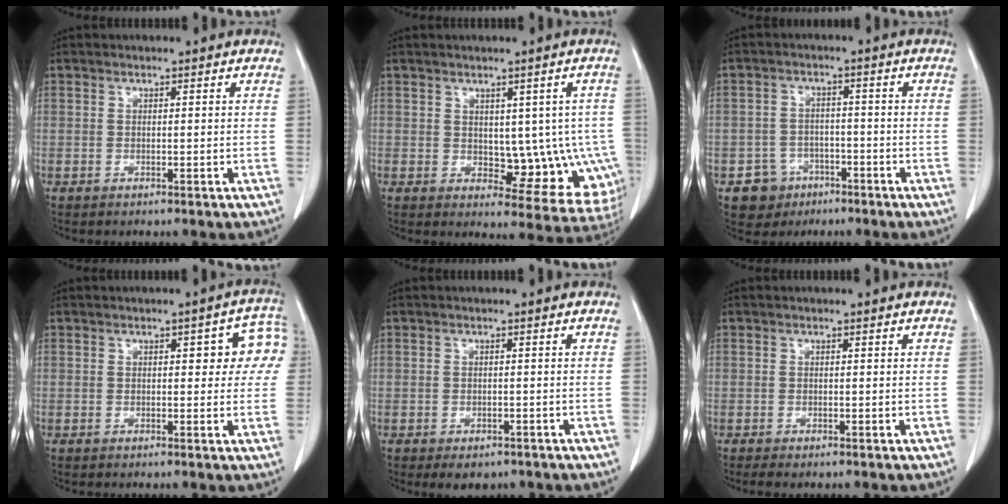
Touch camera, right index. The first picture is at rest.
{"total": 10.0, "force": [-0.4, 6.0, 8.0], "torque": [-0.066, 0.011, 0.012]}
{"total": 5.3, "force": [-2.8, 4.5, 0.5], "torque": [-0.003, 0.013, -0.039]}
{"total": 7.0, "force": [1.6, 2.8, 6.2], "torque": [-0.055, 0.026, 0.013]}
{"total": 3.7, "force": [-2.7, 2.0, 1.6], "torque": [-0.012, 0.000, -0.029]}
{"total": 1.1, "force": [-0.8, 0.2, 0.8], "torque": [-0.013, -0.004, -0.013]}